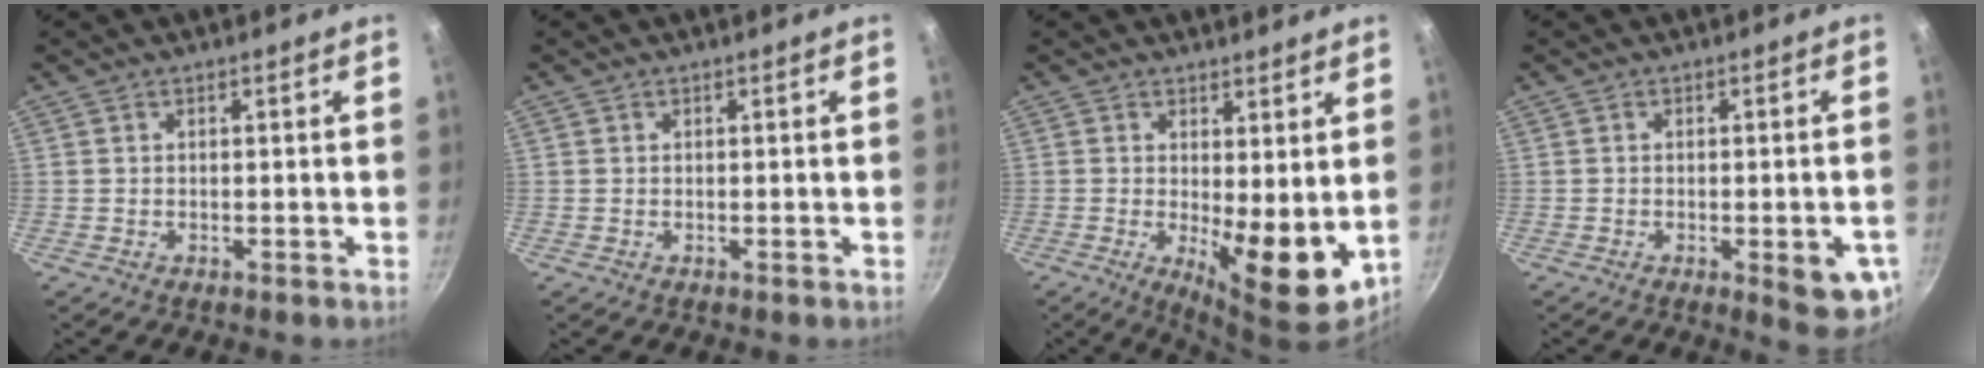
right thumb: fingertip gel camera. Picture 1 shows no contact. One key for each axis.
{"total": 0.0}
{"total": 10.2, "fx": 0.0, "fy": 3.5, "fz": 9.5, "tx": -0.118, "ty": -0.023, "tz": 0.011}
{"total": 8.3, "fx": -2.6, "fy": 2.5, "fz": 7.5, "tx": -0.068, "ty": 0.004, "tz": -0.027}